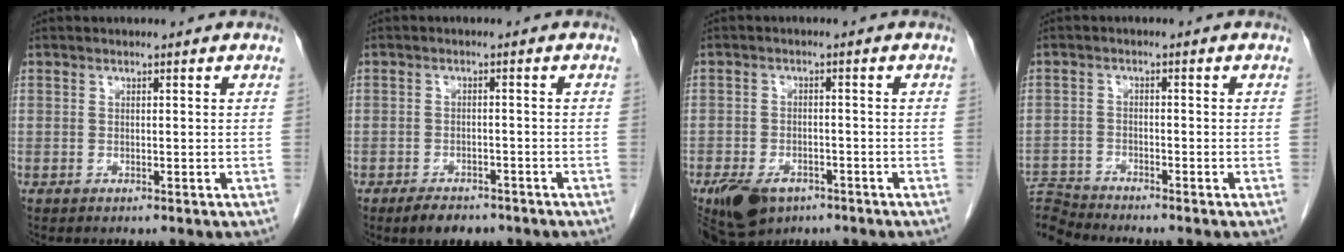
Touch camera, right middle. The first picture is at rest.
{"total": 4.4, "force": [-3.4, 2.1, 2.0], "torque": [-0.035, -0.003, -0.046]}
{"total": 8.0, "force": [-5.0, 4.6, 4.1], "torque": [-0.074, -0.004, -0.077]}
{"total": 5.2, "force": [-5.0, -1.0, -0.8], "torque": [0.009, 0.000, -0.095]}